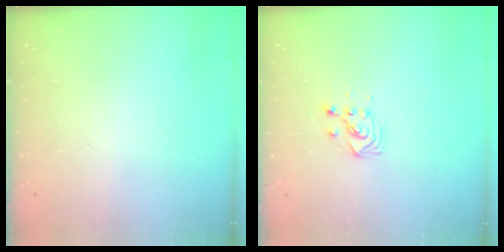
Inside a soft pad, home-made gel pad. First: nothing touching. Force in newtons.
{"total": 3.7, "press": 3.7, "slide": 0.2}